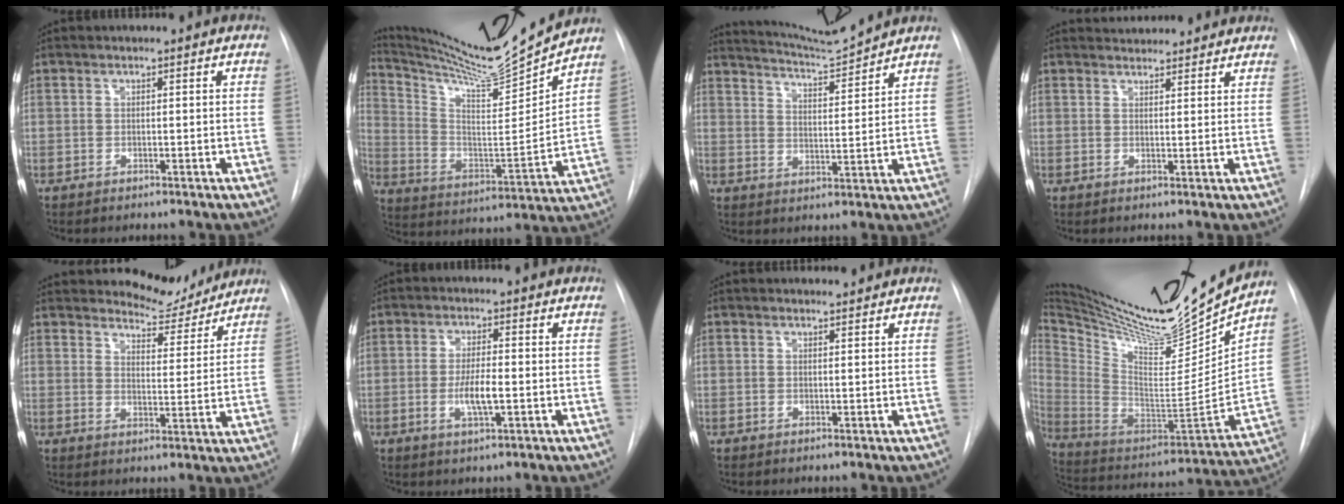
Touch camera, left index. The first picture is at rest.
{"total": 17.3, "force": [16.2, -0.9, 5.8], "torque": [-0.121, -0.058, 0.265]}
{"total": 7.9, "force": [7.6, -1.5, 1.2], "torque": [-0.030, -0.018, 0.133]}
{"total": 6.1, "force": [5.8, 1.5, 1.2], "torque": [-0.012, 0.019, 0.066]}
{"total": 7.3, "force": [7.0, 1.8, 0.3], "torque": [-0.001, -0.021, 0.096]}
{"total": 4.5, "force": [-1.7, 0.7, 4.1], "torque": [-0.082, -0.012, -0.026]}
{"total": 0.8, "force": [0.8, 0.1, -0.1], "torque": [-0.005, 0.000, 0.014]}
{"total": 26.7, "force": [24.0, 2.7, 11.4], "torque": [-0.207, -0.077, 0.377]}